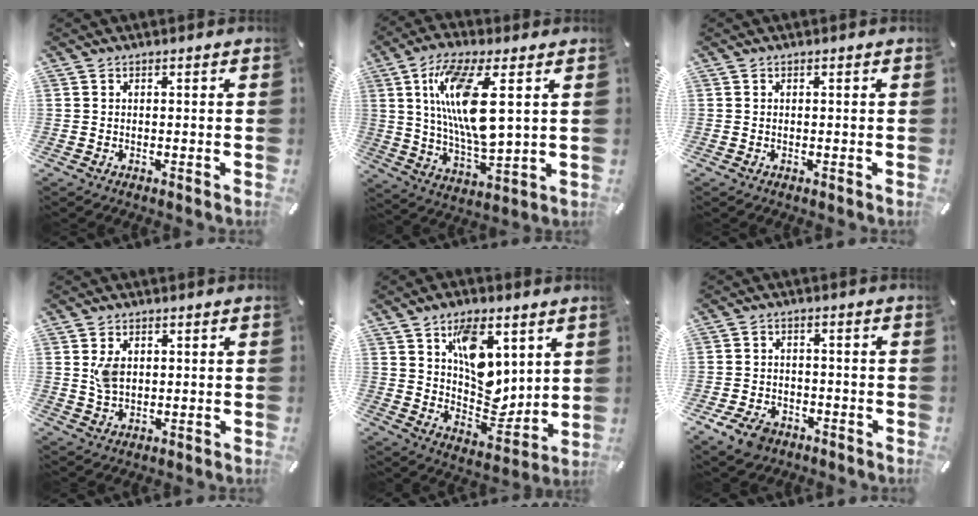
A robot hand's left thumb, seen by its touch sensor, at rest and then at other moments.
{"total": 16.5, "force": [4.7, 5.7, 14.7], "torque": [-0.295, -0.014, 0.076]}
{"total": 0.0}
{"total": 4.9, "force": [1.2, 3.4, 3.3], "torque": [-0.068, 0.000, 0.018]}
{"total": 12.9, "force": [6.0, 8.0, 8.1], "torque": [-0.113, -0.036, 0.111]}
{"total": 5.7, "force": [-3.4, 3.8, 2.5], "torque": [-0.055, 0.019, -0.065]}